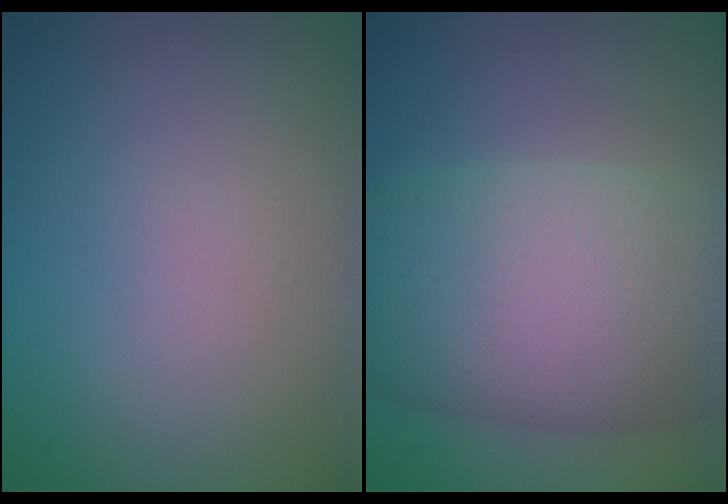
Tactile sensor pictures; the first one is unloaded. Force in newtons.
{"total": 11.3, "press": 11.3, "slide": 0.5}